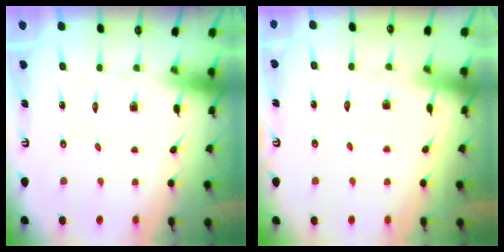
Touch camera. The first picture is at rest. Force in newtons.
{"total": 2.0, "press": 2.0, "slide": 0.4}